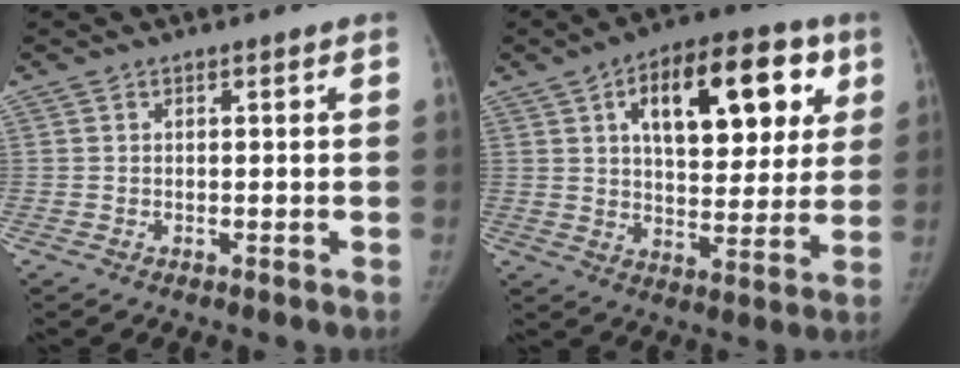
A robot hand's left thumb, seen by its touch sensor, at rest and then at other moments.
{"total": 21.5, "force": [8.0, 10.9, 16.7], "torque": [-0.191, -0.001, 0.117]}